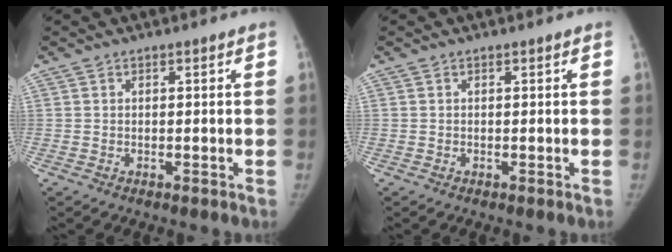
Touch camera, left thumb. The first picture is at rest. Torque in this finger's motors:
{"motor_torque": [0.24, 0.06, -0.30, 0.06, 0.08]}